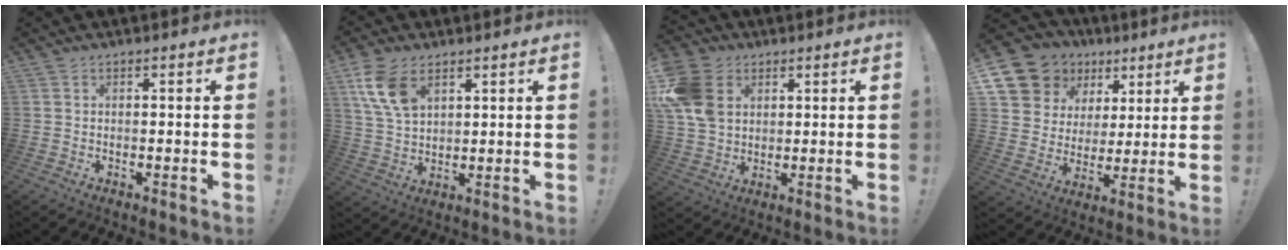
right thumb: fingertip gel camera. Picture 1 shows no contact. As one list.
[{"total": 11.1, "force": [5.8, 6.5, 6.9], "torque": [-0.126, -0.016, 0.112]}, {"total": 14.8, "force": [4.2, 11.6, 8.2], "torque": [-0.161, -0.010, 0.087]}, {"total": 13.7, "force": [8.1, 10.5, 3.6], "torque": [-0.061, -0.050, 0.170]}]